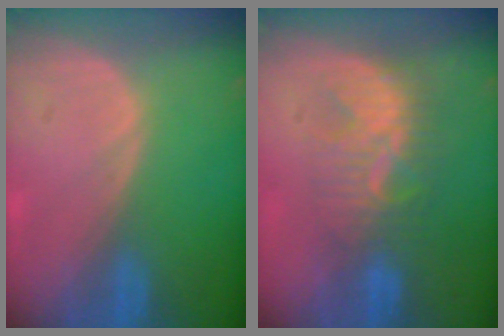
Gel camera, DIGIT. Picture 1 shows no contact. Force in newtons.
{"total": 7.7, "press": 7.4, "slide": 2.3}